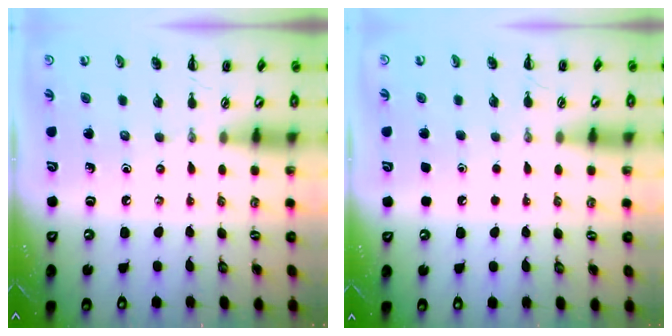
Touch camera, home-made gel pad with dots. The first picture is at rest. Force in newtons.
{"total": 1.8, "press": 1.8, "slide": 0.1}